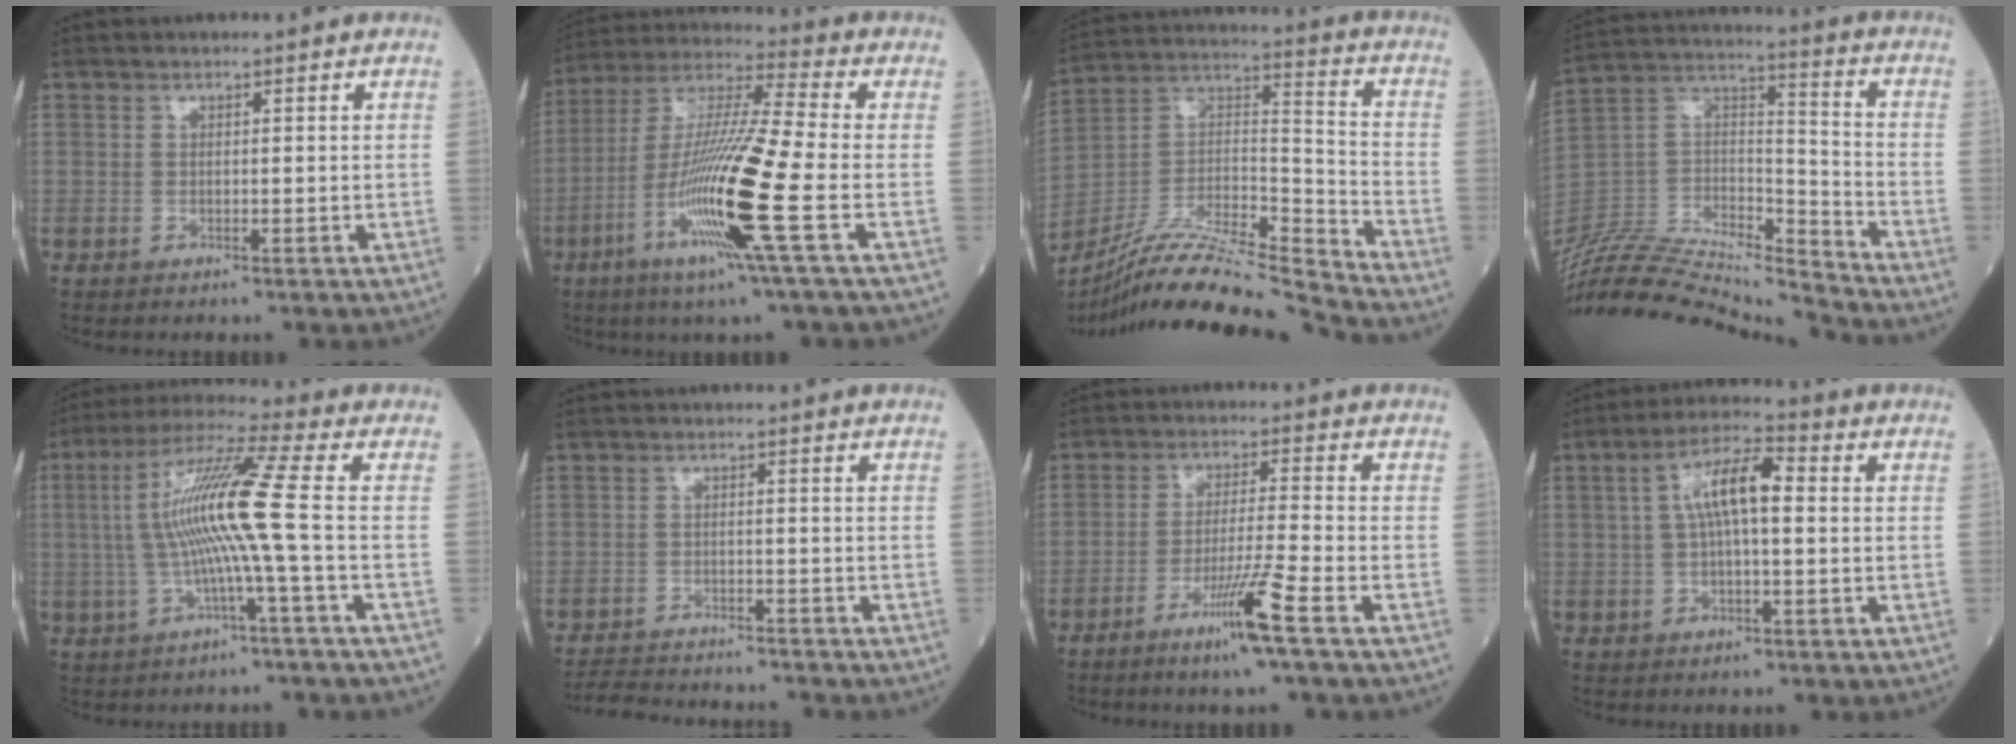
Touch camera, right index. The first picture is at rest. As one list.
[{"total": 17.2, "force": [-5.6, -0.9, 16.2], "torque": [-0.327, -0.020, -0.116]}, {"total": 19.4, "force": [-18.1, -1.0, 7.1], "torque": [-0.143, 0.021, -0.323]}, {"total": 21.7, "force": [-21.0, 0.8, 5.1], "torque": [-0.110, 0.033, -0.371]}, {"total": 11.9, "force": [-0.4, -1.5, 11.8], "torque": [-0.229, 0.016, -0.011]}, {"total": 8.0, "force": [-7.7, 1.3, 1.7], "torque": [-0.024, -0.002, -0.120]}, {"total": 7.8, "force": [-4.4, -1.3, 6.3], "torque": [-0.117, -0.016, -0.085]}, {"total": 7.8, "force": [1.1, 2.0, 7.4], "torque": [-0.141, 0.028, 0.017]}]